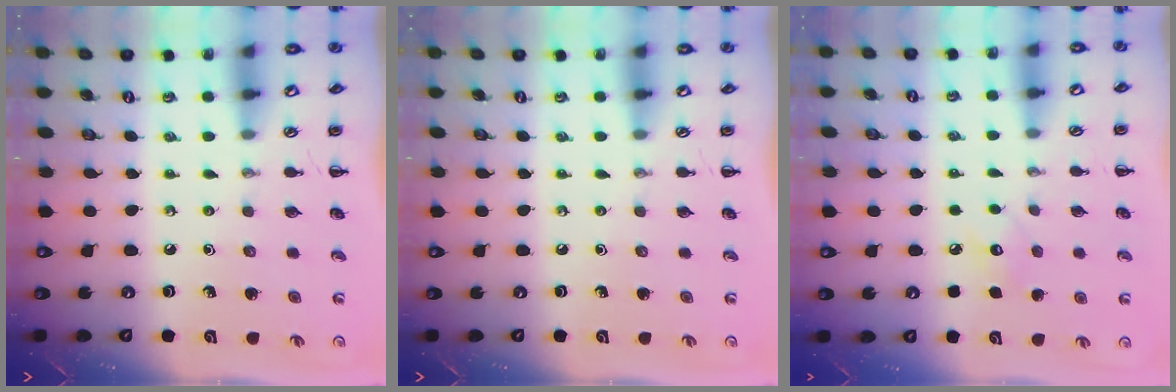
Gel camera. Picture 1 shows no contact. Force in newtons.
{"total": 0.0}
{"total": 7.5, "press": 7.2, "slide": 1.8}